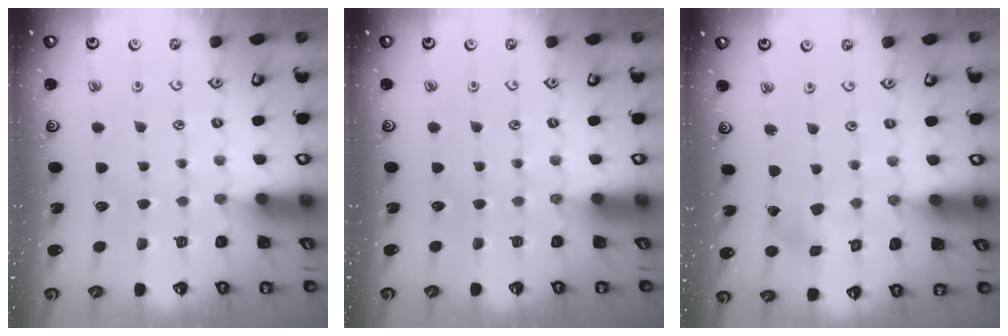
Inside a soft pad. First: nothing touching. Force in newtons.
{"total": 0.0}
{"total": 2.4, "press": 2.4, "slide": 0.5}